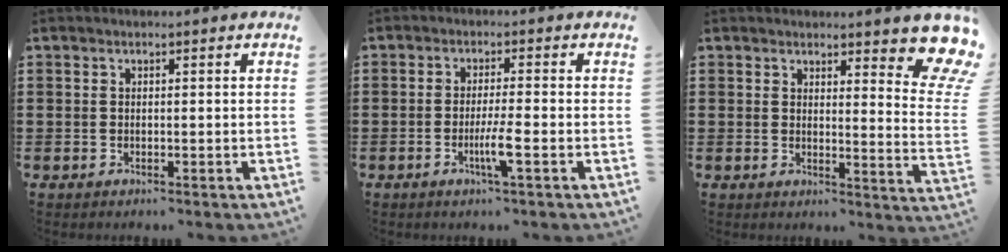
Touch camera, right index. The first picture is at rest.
{"total": 4.3, "force": [-1.6, 0.0, 4.0], "torque": [-0.074, -0.012, -0.031]}
{"total": 6.2, "force": [5.2, 1.1, 3.1], "torque": [-0.044, -0.032, 0.087]}